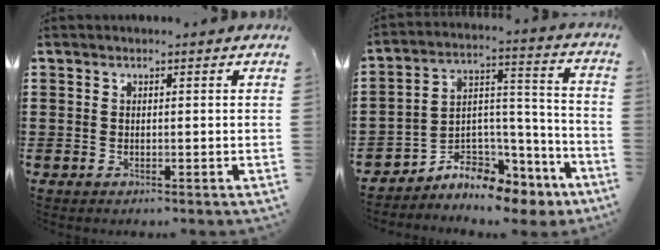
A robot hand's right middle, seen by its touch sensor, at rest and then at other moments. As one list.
[{"total": 6.4, "force": [-5.7, 2.7, 1.0], "torque": [-0.022, 0.002, -0.108]}]